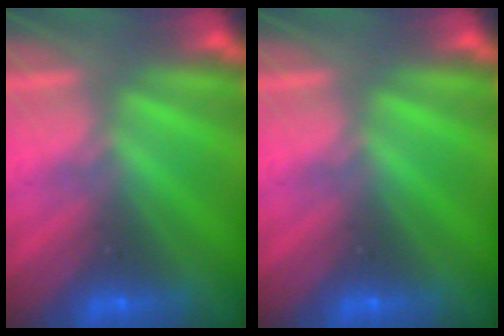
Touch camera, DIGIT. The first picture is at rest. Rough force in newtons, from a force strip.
{"total": 0.0}